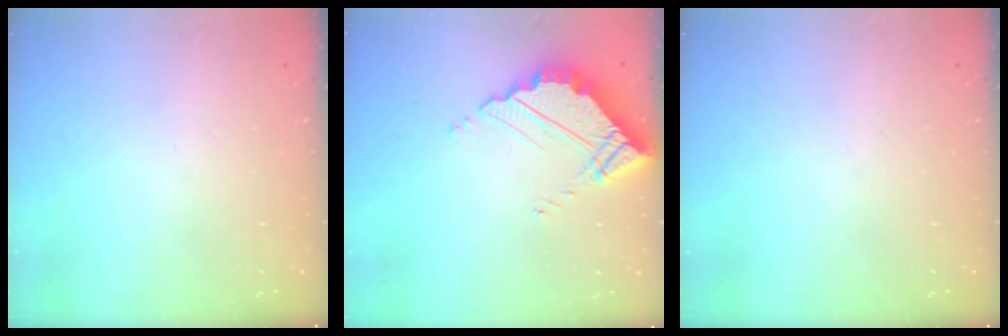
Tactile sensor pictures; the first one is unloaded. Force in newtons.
{"total": 7.0, "press": 7.0, "slide": 0.2}
{"total": 0.0}